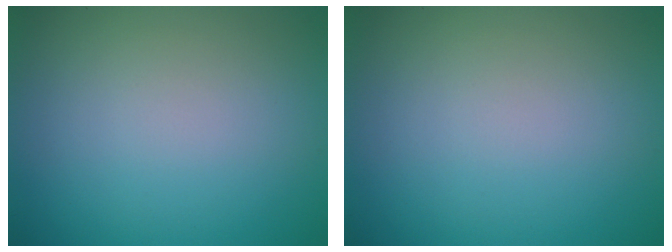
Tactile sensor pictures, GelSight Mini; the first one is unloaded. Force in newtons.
{"total": 0.0}